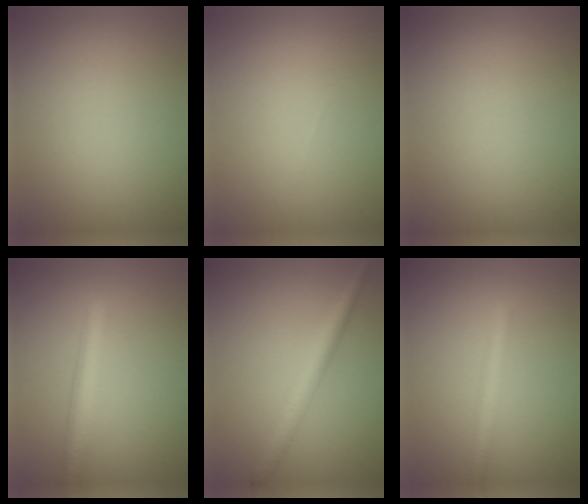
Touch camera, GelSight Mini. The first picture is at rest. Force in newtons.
{"total": 0.0}
{"total": 0.0}
{"total": 3.6, "press": 3.6, "slide": 0.0}
{"total": 3.1, "press": 3.1, "slide": 0.1}
{"total": 2.3, "press": 2.2, "slide": 0.2}